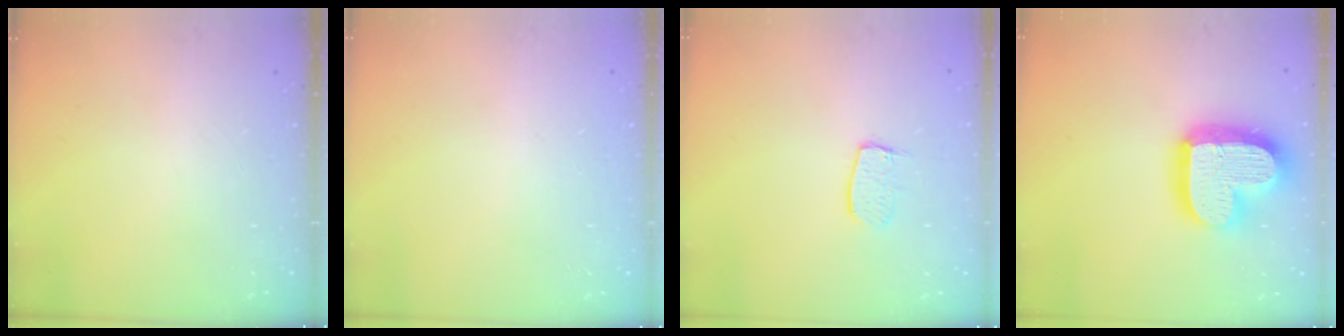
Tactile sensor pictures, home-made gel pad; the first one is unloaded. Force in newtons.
{"total": 0.0}
{"total": 6.8, "press": 6.8, "slide": 0.3}
{"total": 21.5, "press": 21.4, "slide": 1.8}